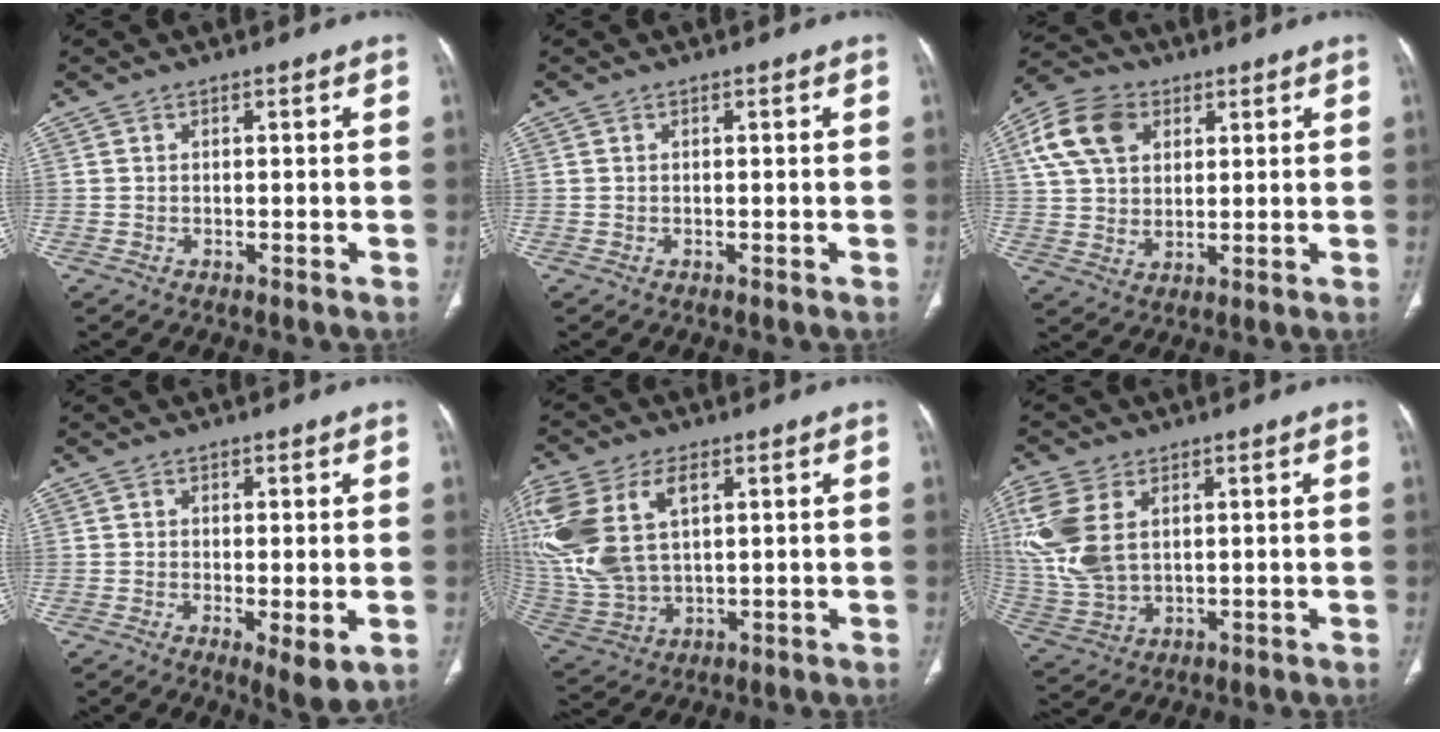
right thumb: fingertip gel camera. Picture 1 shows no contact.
{"total": 0.0}
{"total": 12.3, "force": [4.6, 8.6, 7.5], "torque": [-0.129, 0.001, 0.084]}
{"total": 5.4, "force": [-1.3, 1.7, 4.9], "torque": [-0.083, -0.019, -0.019]}
{"total": 21.0, "force": [6.5, 12.4, 15.7], "torque": [-0.386, -0.002, 0.133]}
{"total": 13.2, "force": [3.8, 8.0, 9.7], "torque": [-0.234, -0.003, 0.087]}